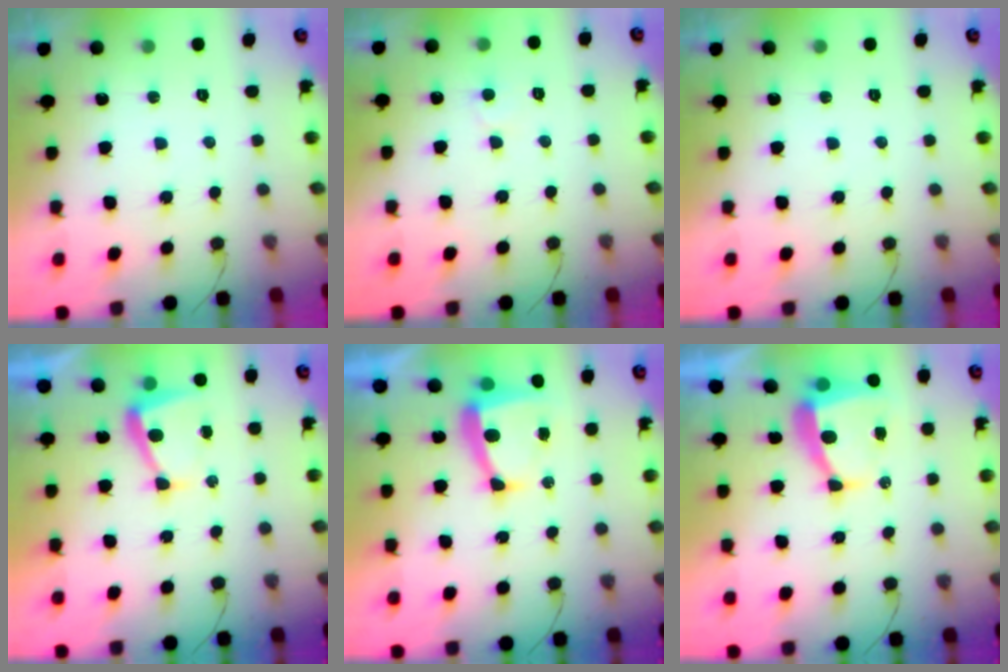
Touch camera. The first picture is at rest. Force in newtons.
{"total": 4.4, "press": 4.4, "slide": 0.4}
{"total": 0.0}
{"total": 4.5, "press": 4.4, "slide": 0.5}
{"total": 6.5, "press": 6.4, "slide": 0.5}
{"total": 6.5, "press": 6.5, "slide": 0.6}